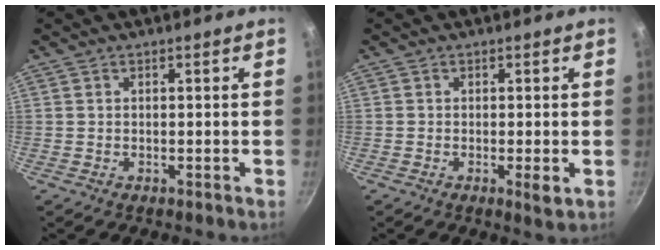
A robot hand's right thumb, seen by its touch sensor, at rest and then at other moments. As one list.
[{"total": 2.2, "force": [-0.5, 0.5, 2.1], "torque": [-0.041, -0.008, -0.008]}]